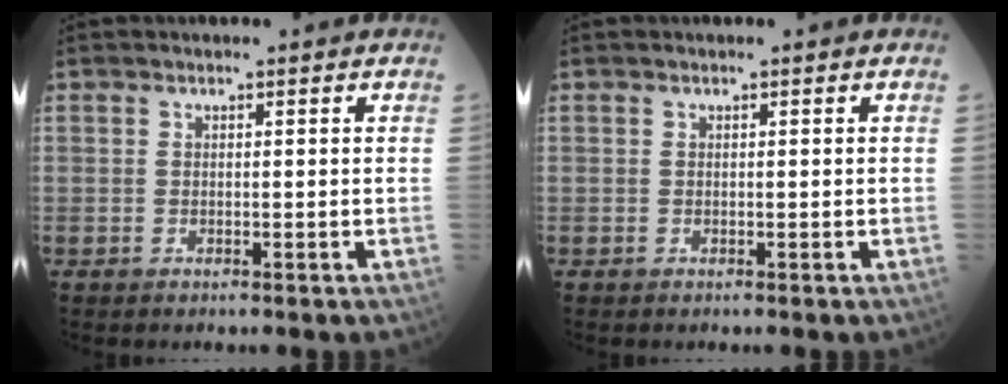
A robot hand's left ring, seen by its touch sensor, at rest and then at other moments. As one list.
[{"total": 0.0}]